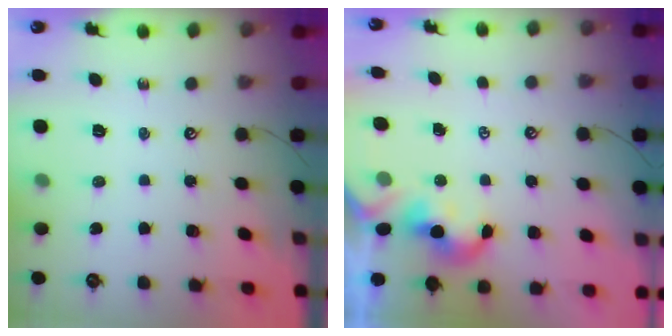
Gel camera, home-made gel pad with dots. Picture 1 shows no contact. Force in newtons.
{"total": 1.2, "press": 1.1, "slide": 0.4}